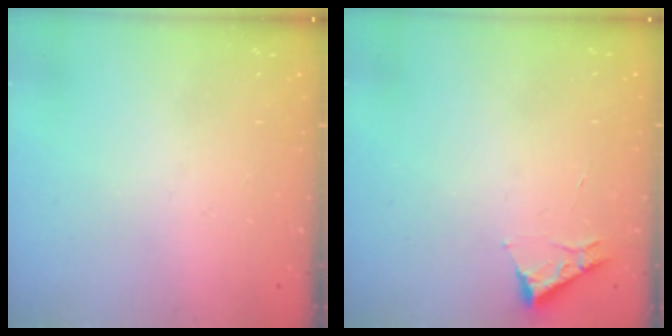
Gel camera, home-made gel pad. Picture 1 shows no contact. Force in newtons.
{"total": 3.3, "press": 3.3, "slide": 0.5}